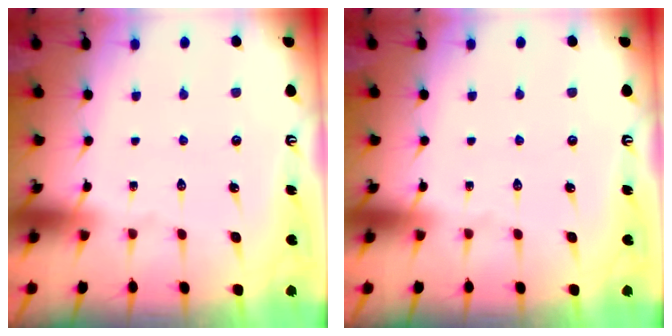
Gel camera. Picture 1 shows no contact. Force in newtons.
{"total": 0.0}